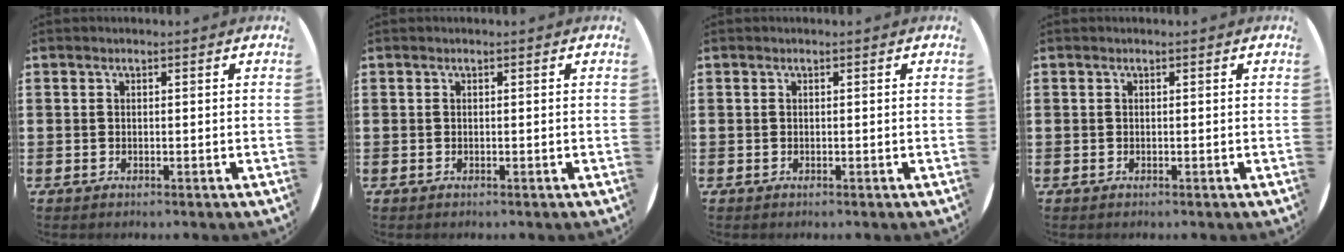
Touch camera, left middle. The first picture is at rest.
{"total": 0.0}
{"total": 0.0}
{"total": 0.0}